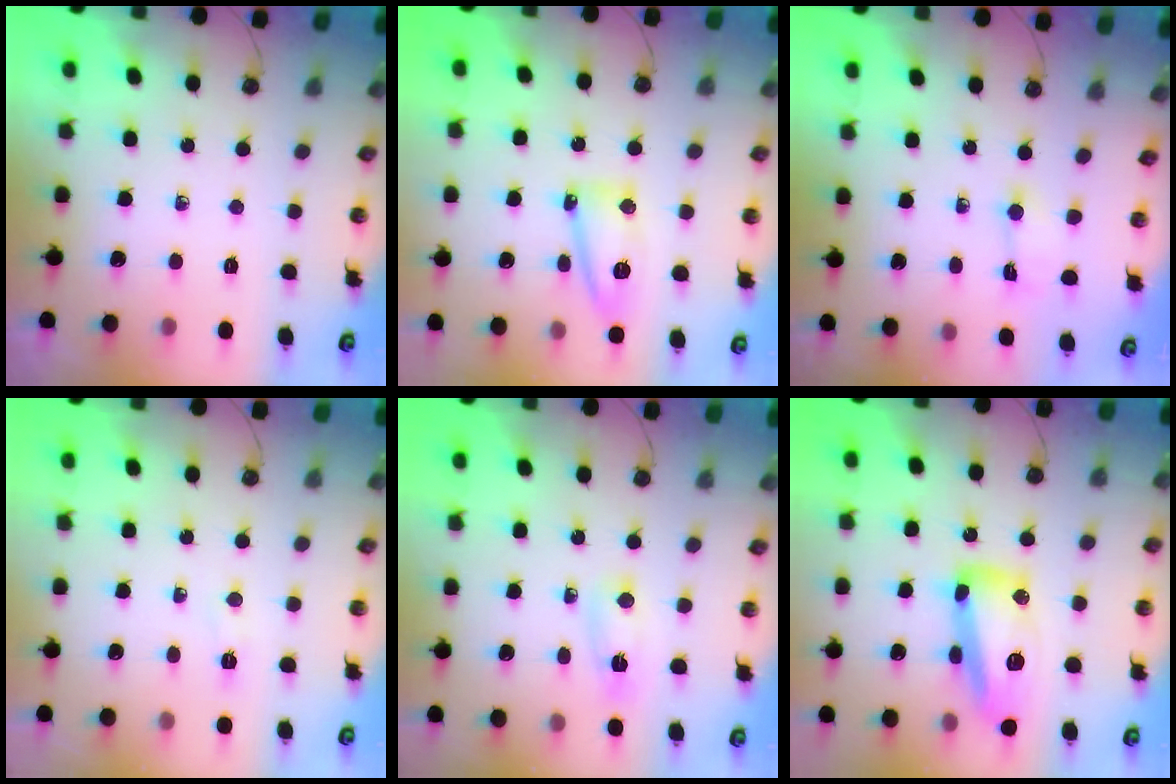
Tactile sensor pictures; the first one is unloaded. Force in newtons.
{"total": 10.3, "press": 10.3, "slide": 0.7}
{"total": 1.5, "press": 1.4, "slide": 0.6}
{"total": 5.1, "press": 4.4, "slide": 2.5}
{"total": 3.3, "press": 3.0, "slide": 1.4}
{"total": 15.4, "press": 15.4, "slide": 1.0}